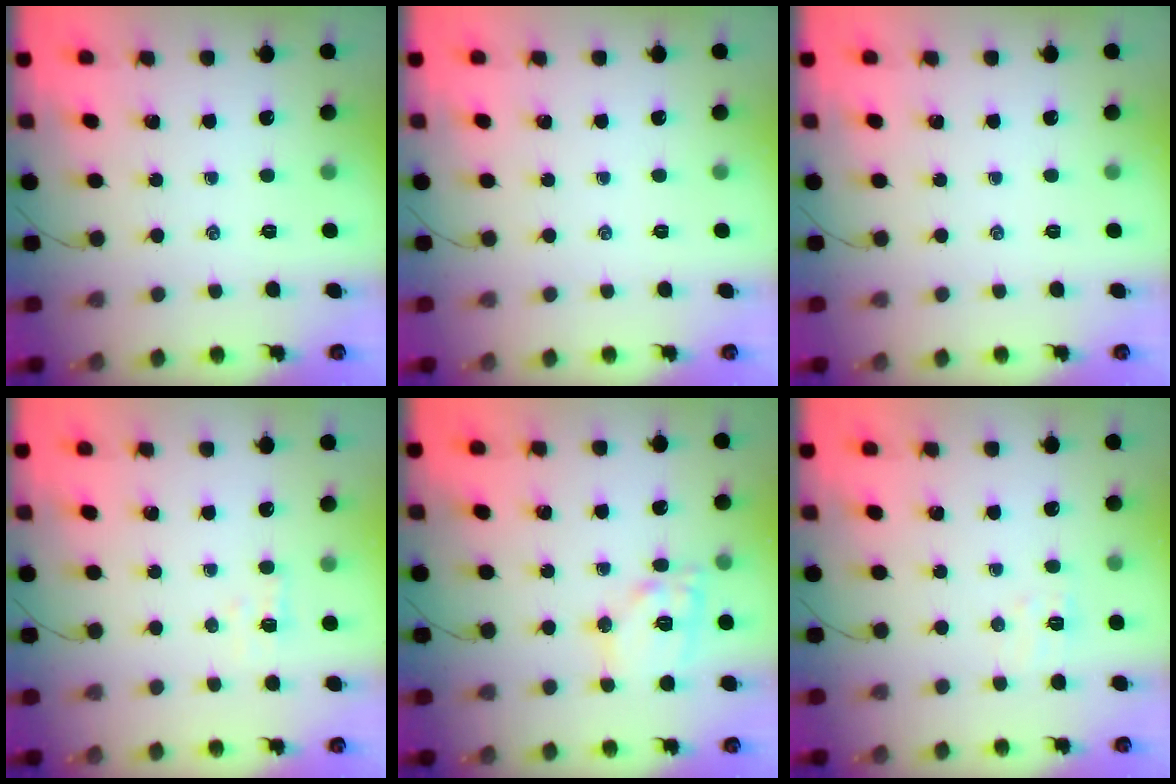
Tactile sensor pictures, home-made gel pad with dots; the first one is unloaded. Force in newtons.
{"total": 0.0}
{"total": 0.0}
{"total": 2.9, "press": 2.8, "slide": 1.0}
{"total": 11.8, "press": 11.7, "slide": 1.5}
{"total": 5.0, "press": 4.9, "slide": 1.2}